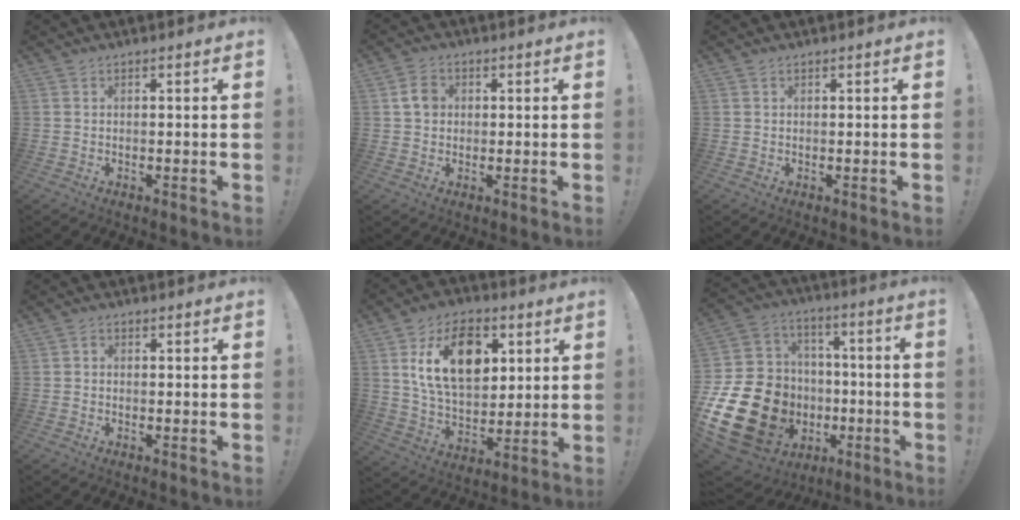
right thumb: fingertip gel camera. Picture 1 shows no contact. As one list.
[{"total": 4.7, "force": [0.6, 3.9, 2.6], "torque": [-0.037, 0.007, 0.012]}, {"total": 0.0}, {"total": 1.0, "force": [-0.7, 0.6, 0.4], "torque": [-0.014, 0.007, -0.011]}, {"total": 18.7, "force": [6.8, 12.3, 12.2], "torque": [-0.193, -0.014, 0.124]}, {"total": 26.3, "force": [-7.1, 20.6, 14.8], "torque": [-0.298, 0.041, -0.059]}]